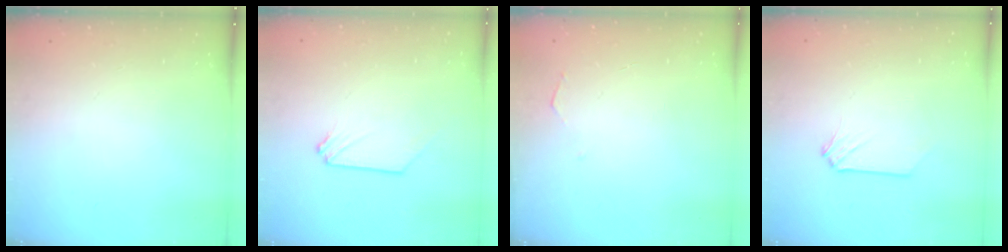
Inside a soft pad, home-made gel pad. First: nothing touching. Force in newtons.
{"total": 0.0}
{"total": 2.8, "press": 2.8, "slide": 0.4}
{"total": 0.0}